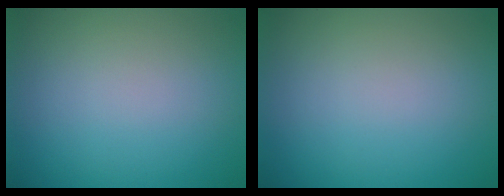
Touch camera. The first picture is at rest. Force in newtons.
{"total": 0.0}